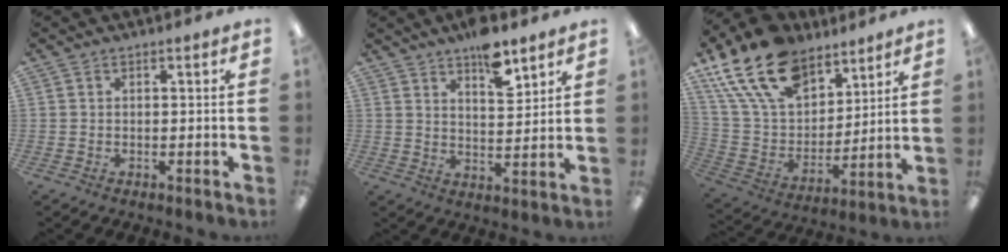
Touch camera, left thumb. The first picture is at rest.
{"total": 8.6, "force": [6.6, 3.0, 4.6], "torque": [-0.060, -0.042, 0.110]}
{"total": 20.6, "force": [13.7, 11.8, 9.9], "torque": [-0.206, -0.074, 0.256]}